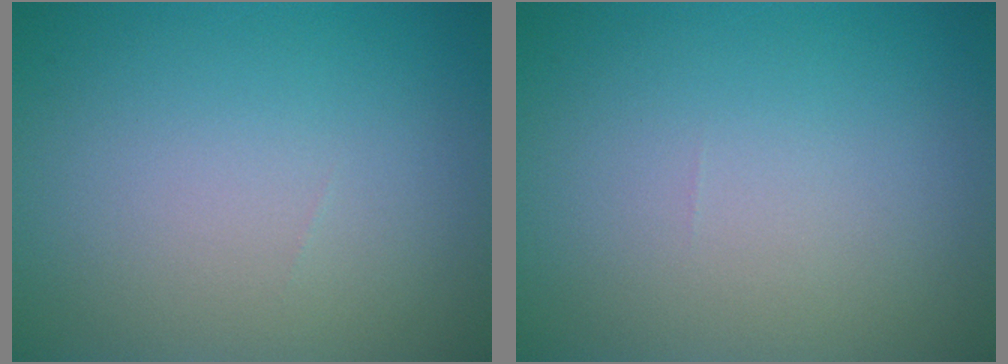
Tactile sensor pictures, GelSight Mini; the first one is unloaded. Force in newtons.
{"total": 0.0}